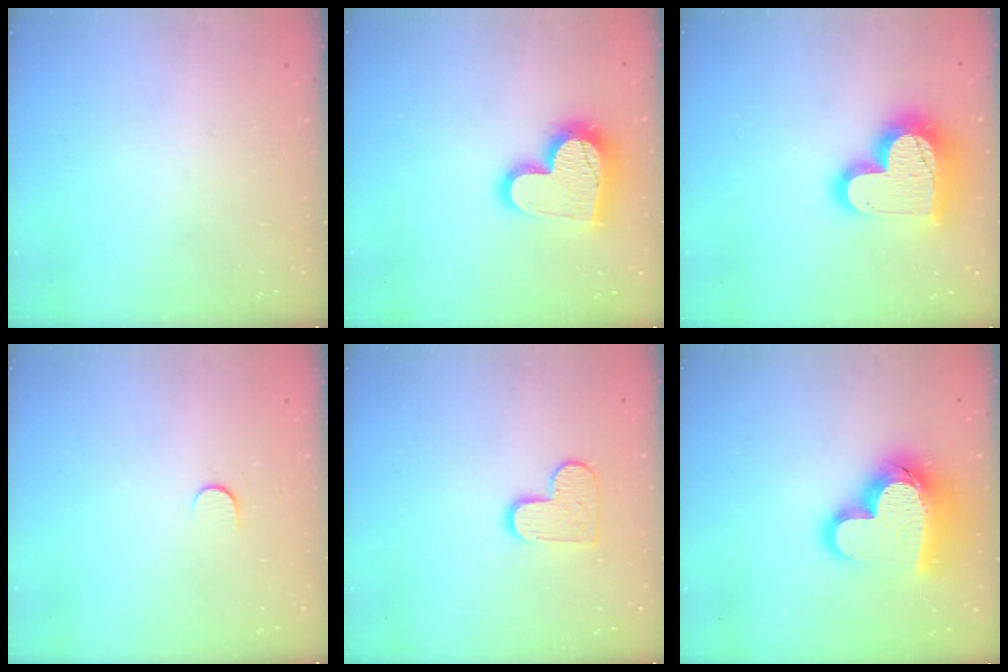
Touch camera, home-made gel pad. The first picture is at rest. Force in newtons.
{"total": 16.2, "press": 16.1, "slide": 1.0}
{"total": 19.8, "press": 19.8, "slide": 1.7}
{"total": 5.0, "press": 4.9, "slide": 0.6}
{"total": 9.2, "press": 9.2, "slide": 0.5}
{"total": 18.9, "press": 18.7, "slide": 2.7}